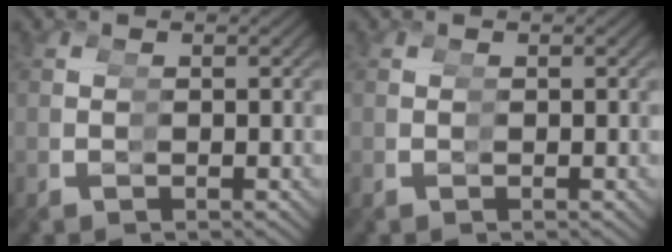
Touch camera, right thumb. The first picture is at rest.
{"total": 0.0}